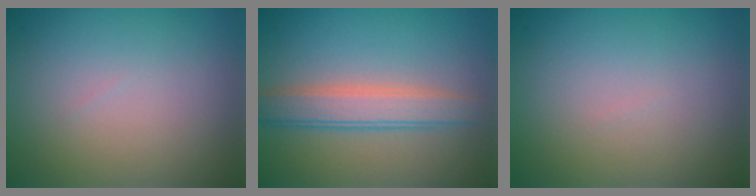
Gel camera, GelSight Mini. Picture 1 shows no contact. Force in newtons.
{"total": 3.8, "press": 3.8, "slide": 0.2}
{"total": 0.0}